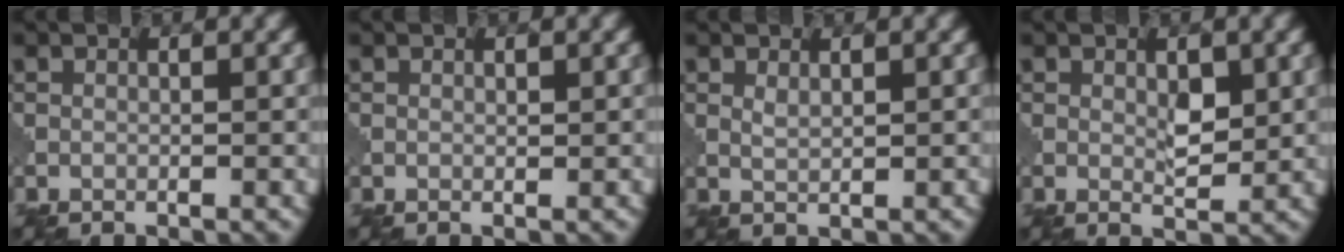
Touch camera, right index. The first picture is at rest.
{"total": 0.0}
{"total": 0.9, "force": [0.9, 0.1, 0.1], "torque": [-0.005, -0.003, 0.020]}
{"total": 1.8, "force": [0.9, 0.8, 1.3], "torque": [-0.022, -0.005, 0.020]}